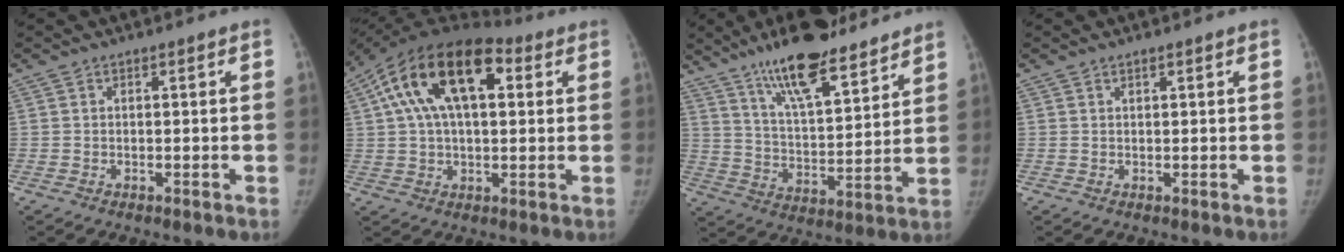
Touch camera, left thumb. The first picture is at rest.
{"total": 20.3, "force": [6.2, 10.6, 16.2], "torque": [-0.282, 0.033, 0.094]}
{"total": 18.6, "force": [13.7, 5.3, 11.5], "torque": [-0.158, -0.065, 0.230]}
{"total": 0.6, "force": [0.5, 0.2, 0.2], "torque": [0.001, -0.004, 0.009]}